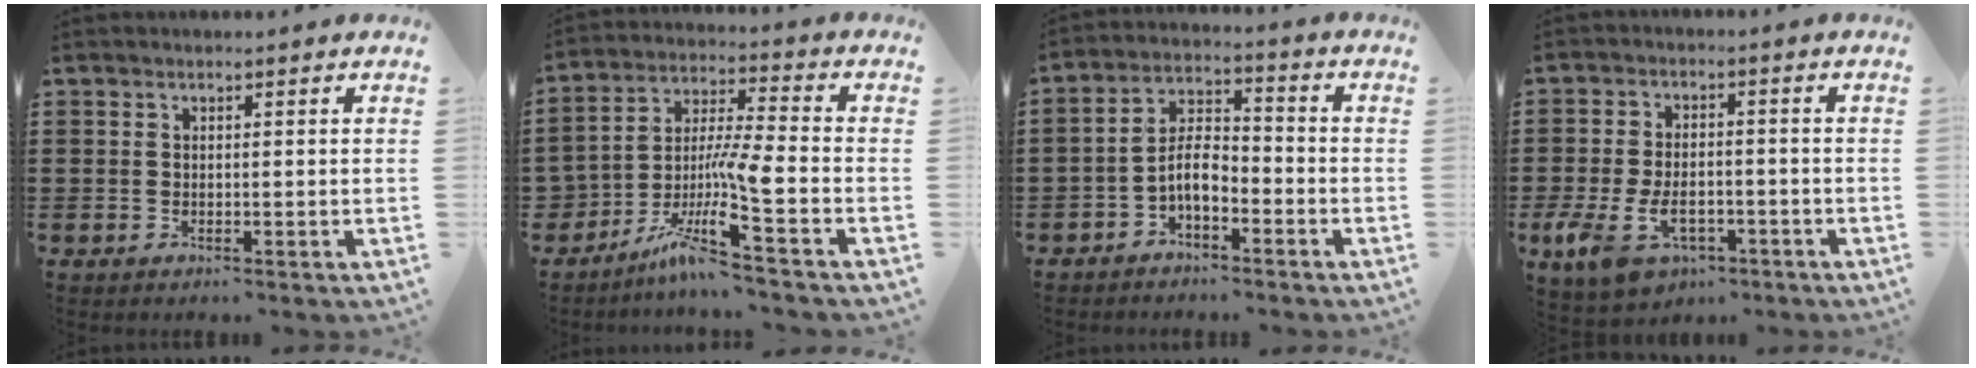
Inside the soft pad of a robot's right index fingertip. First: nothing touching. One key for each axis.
{"total": 8.9, "fx": -5.7, "fy": -0.3, "fz": 6.9, "tx": -0.146, "ty": -0.026, "tz": -0.120}
{"total": 5.5, "fx": -2.7, "fy": 2.4, "fz": 4.2, "tx": -0.095, "ty": 0.007, "tz": -0.056}
{"total": 7.2, "fx": -3.2, "fy": 4.3, "fz": 4.9, "tx": -0.119, "ty": -0.001, "tz": -0.062}